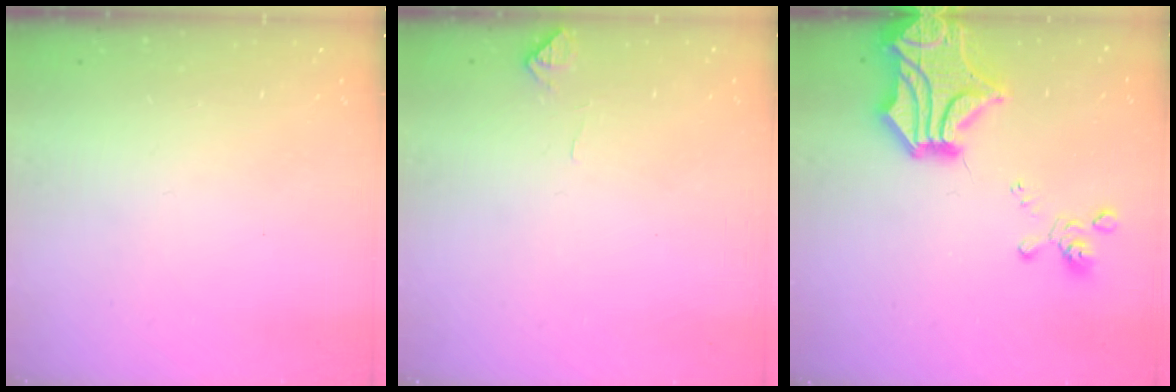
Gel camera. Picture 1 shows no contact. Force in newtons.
{"total": 2.7, "press": 2.7, "slide": 0.4}
{"total": 10.7, "press": 10.2, "slide": 3.3}